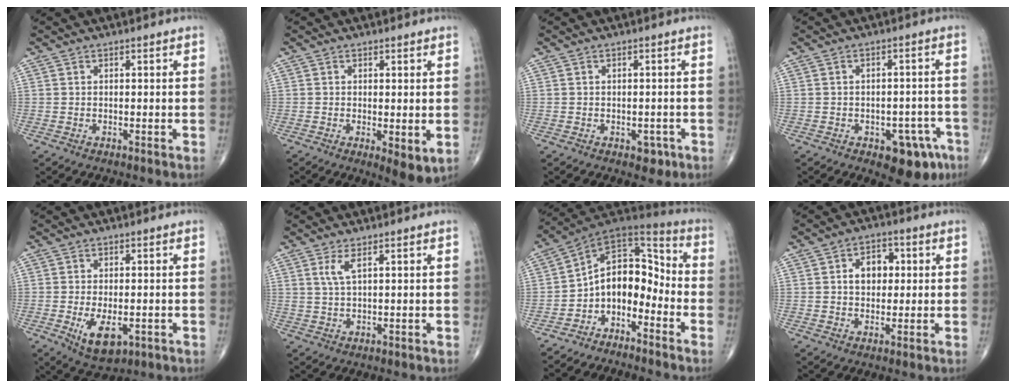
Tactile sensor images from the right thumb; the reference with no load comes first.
{"total": 4.7, "force": [-0.6, 1.6, 4.4], "torque": [-0.068, -0.018, -0.009]}
{"total": 2.5, "force": [-1.1, 1.7, 1.4], "torque": [-0.002, 0.002, -0.011]}
{"total": 9.2, "force": [-4.9, 5.1, 6.0], "torque": [-0.041, 0.031, -0.056]}
{"total": 7.3, "force": [-2.1, 3.8, 5.9], "torque": [-0.096, -0.011, -0.024]}
{"total": 2.9, "force": [1.4, 0.7, 2.4], "torque": [-0.057, -0.005, 0.035]}
{"total": 11.4, "force": [-4.5, 7.6, 7.3], "torque": [-0.068, 0.095, -0.092]}
{"total": 6.5, "force": [1.1, 4.7, 4.4], "torque": [-0.042, 0.009, 0.012]}